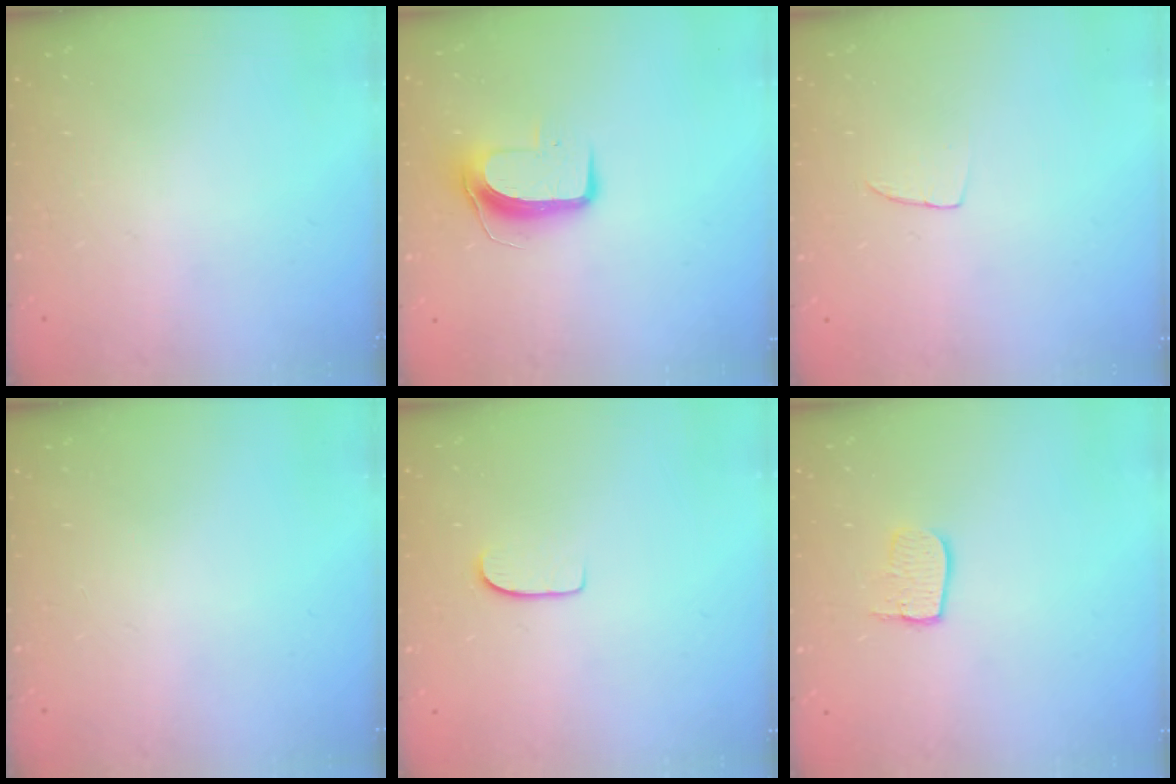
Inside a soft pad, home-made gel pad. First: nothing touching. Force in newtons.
{"total": 9.4, "press": 9.3, "slide": 0.9}
{"total": 3.8, "press": 3.7, "slide": 0.2}
{"total": 0.0}
{"total": 5.5, "press": 5.5, "slide": 0.5}
{"total": 6.1, "press": 6.1, "slide": 0.5}